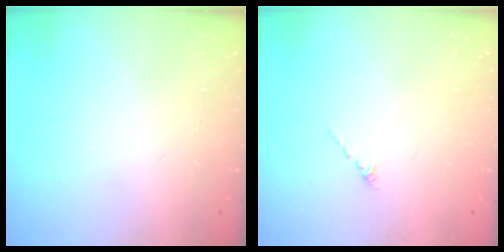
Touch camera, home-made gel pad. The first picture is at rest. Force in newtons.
{"total": 0.0}